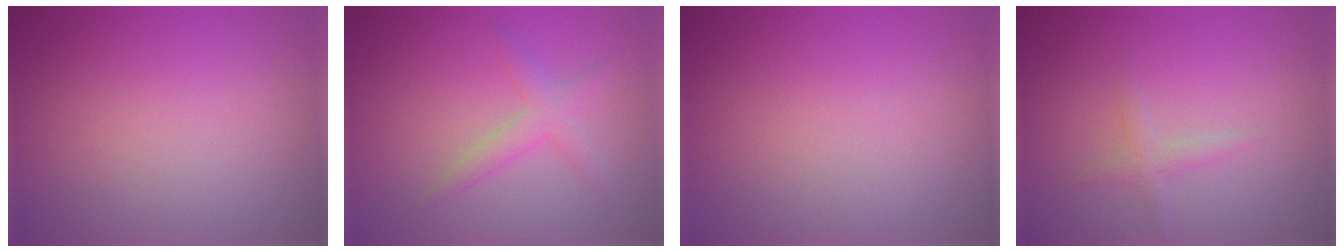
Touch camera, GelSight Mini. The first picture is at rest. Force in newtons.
{"total": 2.2, "press": 2.2, "slide": 0.1}
{"total": 0.0}
{"total": 1.2, "press": 1.2, "slide": 0.0}